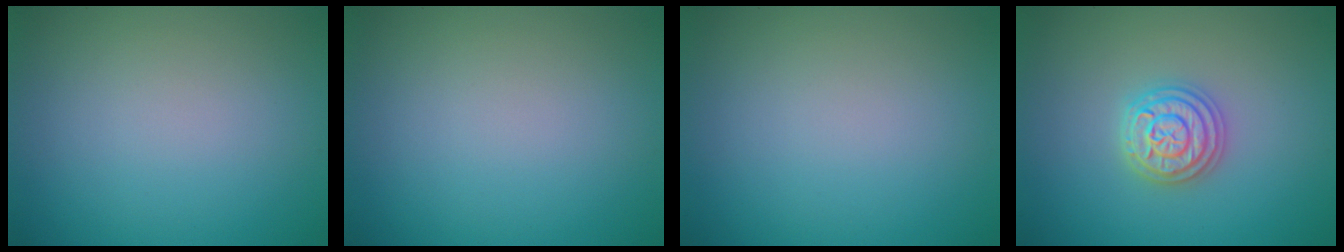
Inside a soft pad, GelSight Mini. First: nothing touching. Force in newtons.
{"total": 0.0}
{"total": 0.0}
{"total": 3.7, "press": 3.6, "slide": 0.5}